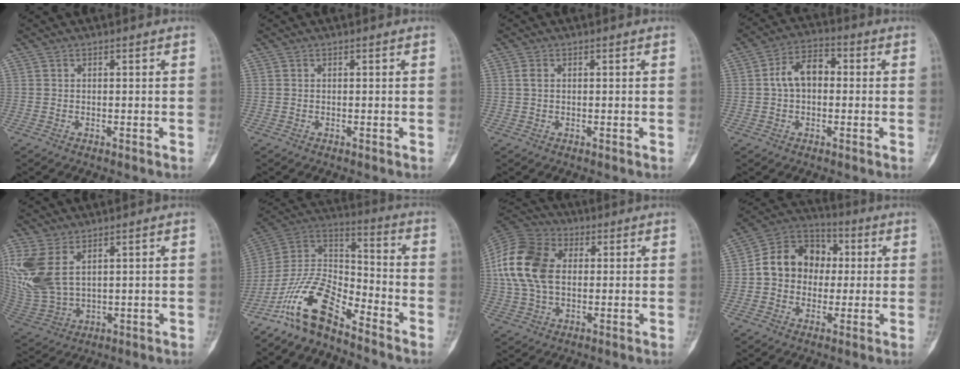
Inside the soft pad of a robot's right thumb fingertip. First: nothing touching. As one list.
[{"total": 0.0}, {"total": 1.6, "force": [0.4, 1.0, 1.2], "torque": [-0.028, 0.002, 0.008]}, {"total": 7.8, "force": [0.4, 5.2, 5.8], "torque": [-0.093, 0.027, -0.004]}, {"total": 13.3, "force": [4.7, 7.7, 9.8], "torque": [-0.234, -0.012, 0.114]}, {"total": 13.7, "force": [-10.2, 5.1, 7.7], "torque": [-0.136, 0.089, -0.203]}, {"total": 16.5, "force": [2.0, 11.2, 12.0], "torque": [-0.235, 0.016, 0.031]}, {"total": 13.6, "force": [0.8, 11.2, 7.6], "torque": [-0.092, 0.032, 0.003]}]